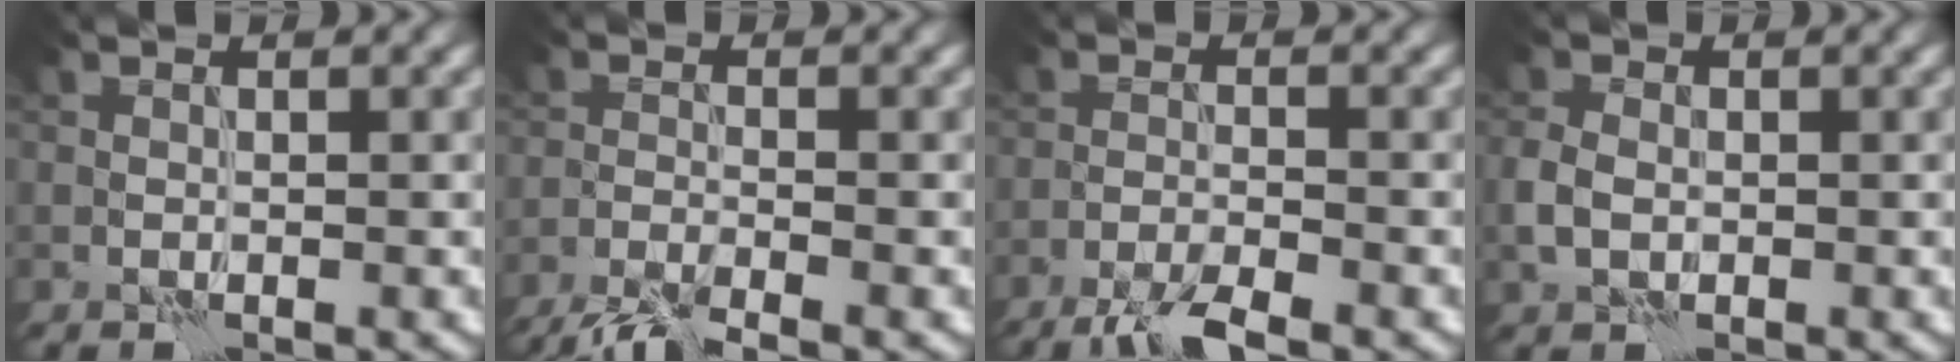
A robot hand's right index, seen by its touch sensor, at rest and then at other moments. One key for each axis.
{"total": 4.6, "fx": -3.7, "fy": 0.6, "fz": 2.6, "tx": -0.052, "ty": -0.014, "tz": -0.078}
{"total": 3.9, "fx": -2.9, "fy": 0.4, "fz": 2.5, "tx": -0.049, "ty": -0.001, "tz": -0.062}
{"total": 2.3, "fx": -0.5, "fy": 1.7, "fz": 1.5, "tx": -0.036, "ty": 0.000, "tz": -0.015}